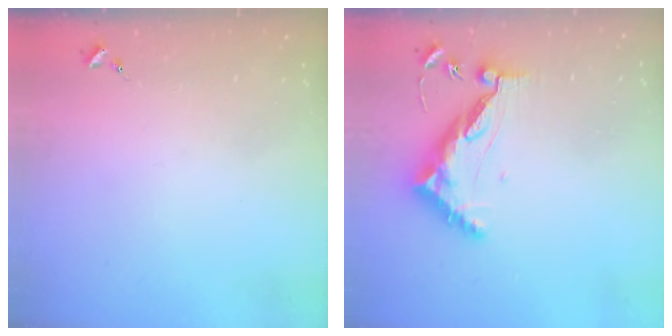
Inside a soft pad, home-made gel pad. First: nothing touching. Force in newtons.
{"total": 10.6, "press": 10.5, "slide": 0.9}